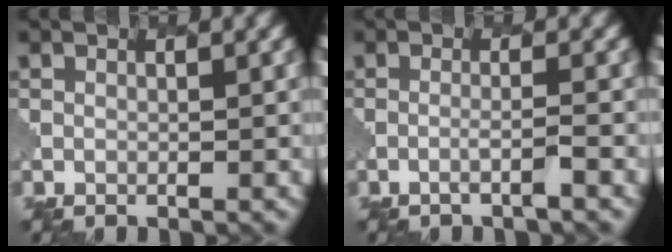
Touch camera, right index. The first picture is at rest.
{"total": 1.2, "force": [-0.7, 0.1, 1.0], "torque": [-0.008, 0.006, -0.021]}